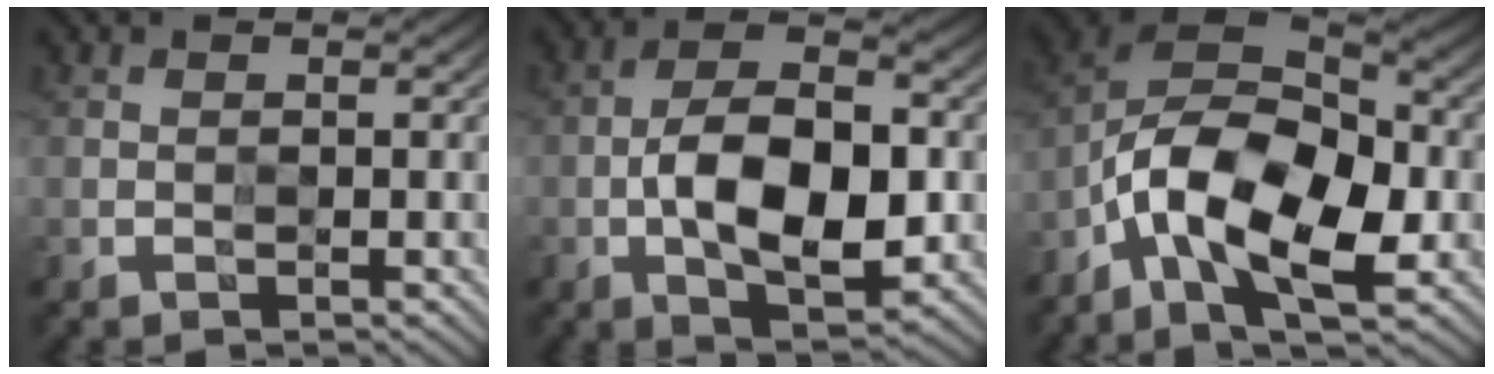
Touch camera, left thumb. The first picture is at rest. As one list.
[{"total": 11.6, "force": [-1.9, 5.7, 10.0], "torque": [-0.177, -0.004, -0.035]}, {"total": 15.6, "force": [-5.7, 7.9, 12.2], "torque": [-0.235, -0.018, -0.118]}]